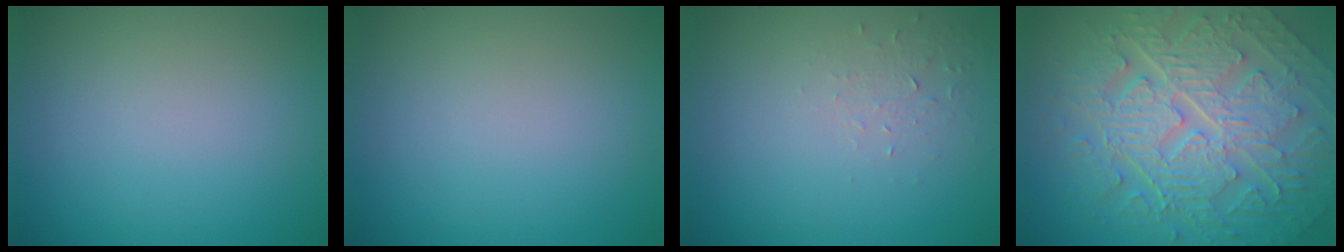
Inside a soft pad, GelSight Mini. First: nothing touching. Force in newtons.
{"total": 0.0}
{"total": 1.0, "press": 0.4, "slide": 0.9}
{"total": 10.2, "press": 6.8, "slide": 7.5}